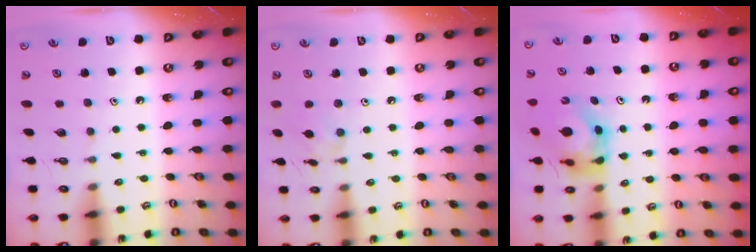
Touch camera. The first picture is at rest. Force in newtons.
{"total": 3.1, "press": 3.1, "slide": 0.5}
{"total": 5.0, "press": 4.9, "slide": 0.4}